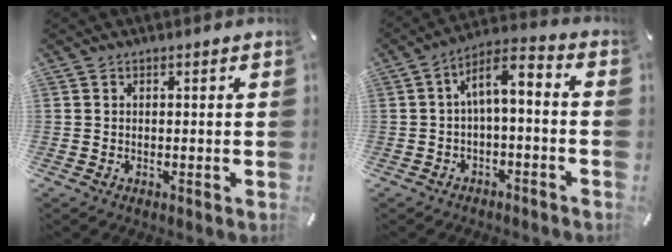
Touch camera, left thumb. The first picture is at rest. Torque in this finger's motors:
{"motor_torque": [0.92, 2.29, 0.88, -0.48, 0.50]}